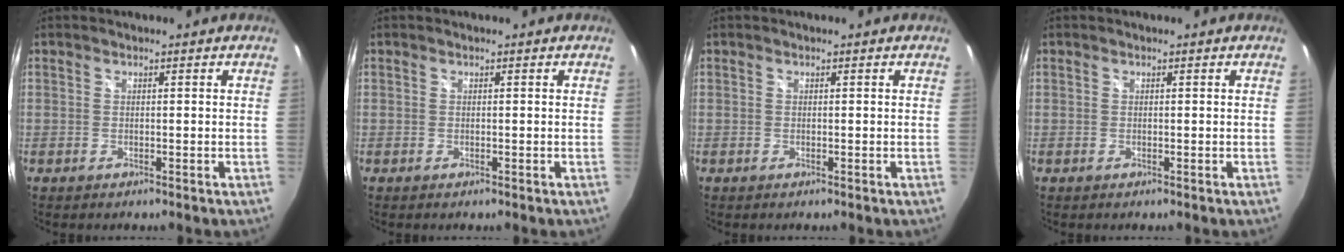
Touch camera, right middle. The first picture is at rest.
{"total": 0.0}
{"total": 0.0}
{"total": 0.0}